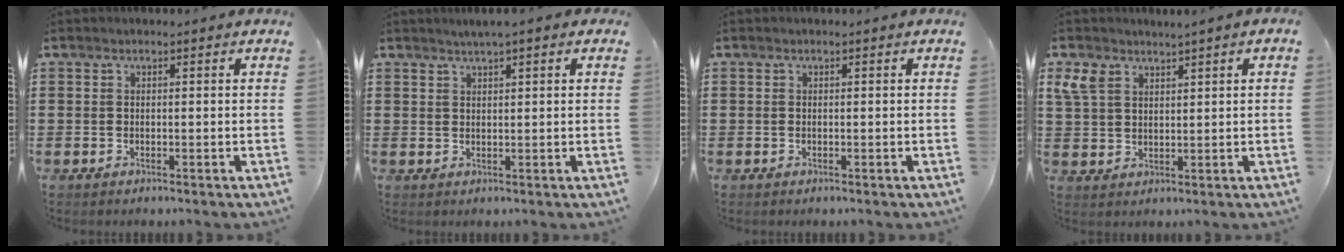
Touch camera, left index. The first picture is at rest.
{"total": 1.6, "force": [1.3, 0.0, 0.9], "torque": [-0.019, 0.002, 0.024]}
{"total": 0.0}
{"total": 3.4, "force": [2.3, 1.8, 1.9], "torque": [-0.047, 0.004, 0.044]}